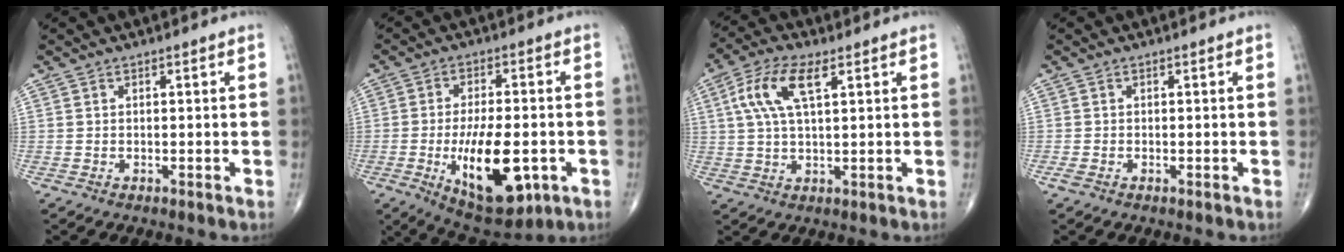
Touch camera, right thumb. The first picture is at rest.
{"total": 16.4, "force": [-4.5, 7.1, 14.1], "torque": [-0.213, 0.004, -0.053]}
{"total": 9.7, "force": [3.4, 3.8, 8.2], "torque": [-0.179, 0.011, 0.065]}
{"total": 1.1, "force": [-0.5, 0.5, 0.8], "torque": [-0.028, -0.003, -0.010]}